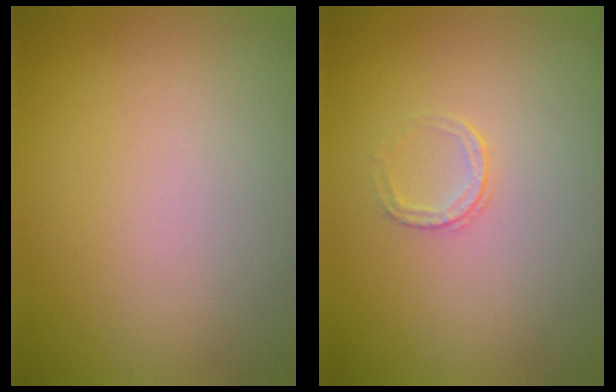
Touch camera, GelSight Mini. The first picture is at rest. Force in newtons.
{"total": 1.0, "press": 0.7, "slide": 0.7}